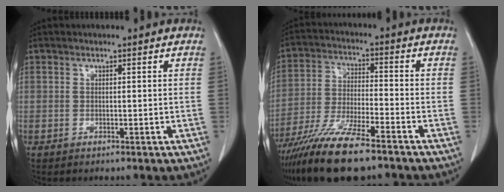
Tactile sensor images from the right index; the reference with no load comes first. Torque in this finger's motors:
{"motor_torque": [1.05, -1.09, 0.69, 0.21]}